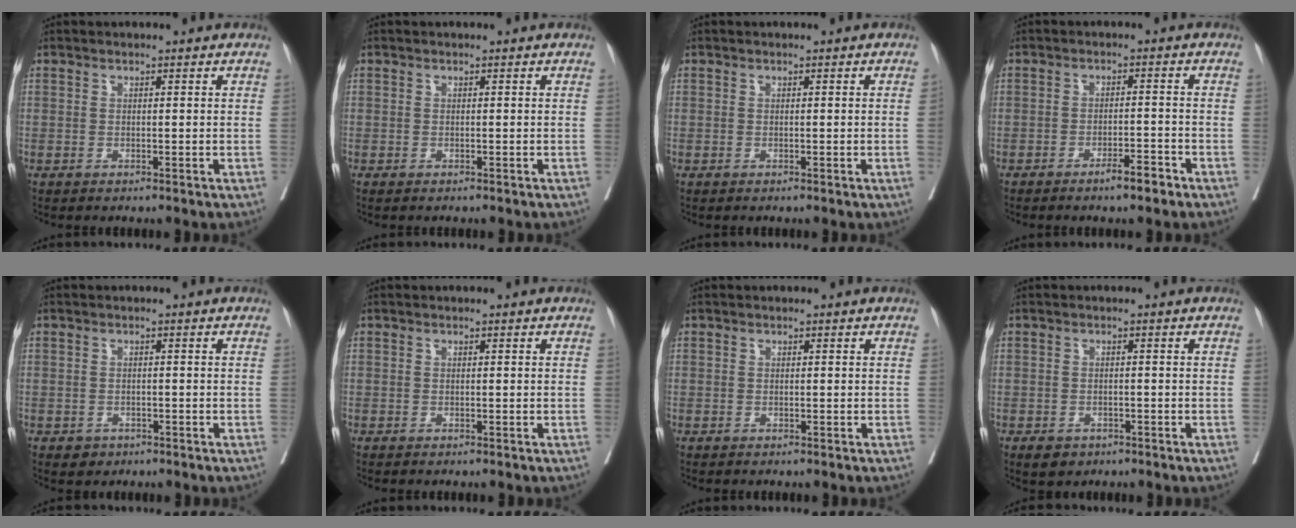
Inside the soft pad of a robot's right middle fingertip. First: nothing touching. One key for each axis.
{"total": 0.7, "fx": -0.6, "fy": 0.0, "fz": 0.3, "tx": -0.009, "ty": -0.005, "tz": -0.009}
{"total": 0.8, "fx": -0.1, "fy": -0.3, "fz": 0.7, "tx": -0.018, "ty": 0.002, "tz": 0.002}
{"total": 3.4, "fx": -2.5, "fy": 0.3, "fz": 2.3, "tx": -0.038, "ty": -0.002, "tz": -0.038}
{"total": 1.5, "fx": -0.9, "fy": 1.2, "fz": 0.4, "tx": -0.007, "ty": 0.002, "tz": -0.007}
{"total": 0.0}
{"total": 0.0}
{"total": 2.7, "fx": -1.7, "fy": 1.8, "fz": 1.0, "tx": -0.018, "ty": -0.002, "tz": -0.019}